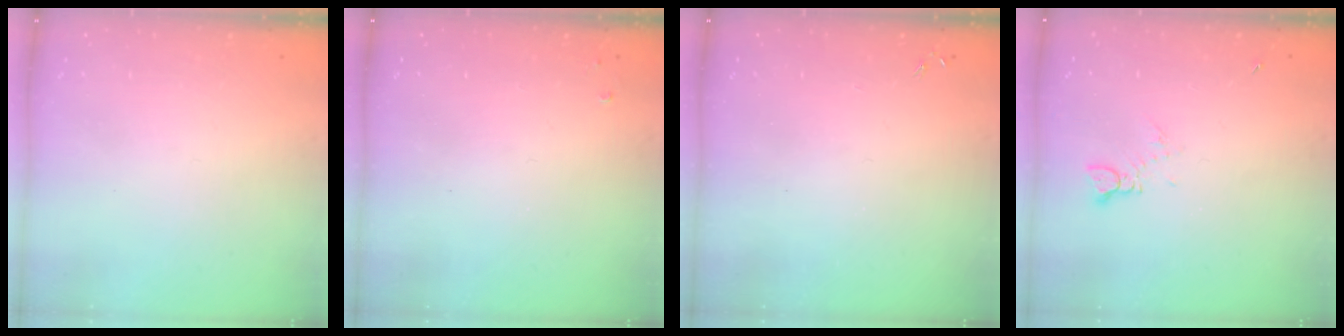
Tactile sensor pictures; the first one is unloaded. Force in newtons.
{"total": 1.8, "press": 1.8, "slide": 0.3}
{"total": 0.0}
{"total": 2.4, "press": 2.3, "slide": 0.3}